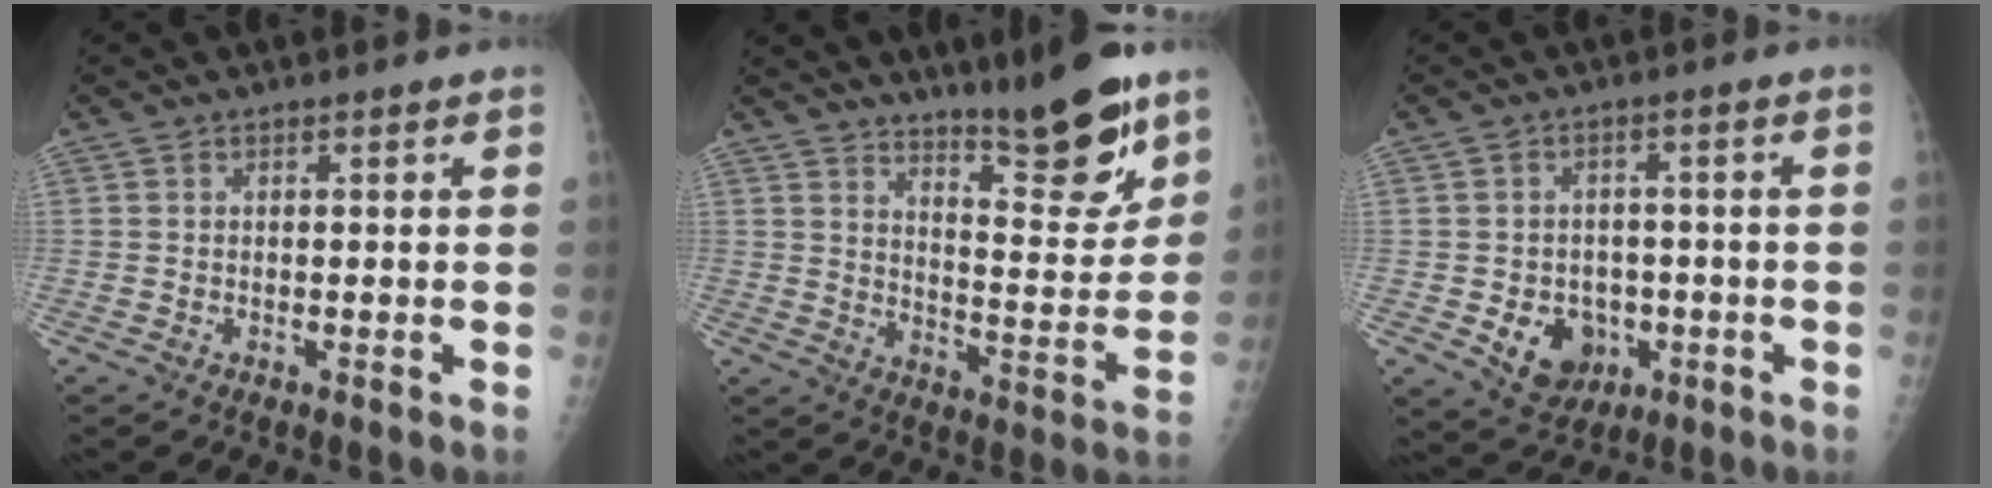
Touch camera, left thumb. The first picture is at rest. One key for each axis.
{"total": 15.3, "fx": 11.2, "fy": 3.1, "fz": 9.8, "tx": -0.110, "ty": -0.086, "tz": 0.180}
{"total": 8.3, "fx": -2.4, "fy": 6.8, "fz": 4.2, "tx": -0.036, "ty": 0.012, "tz": -0.025}